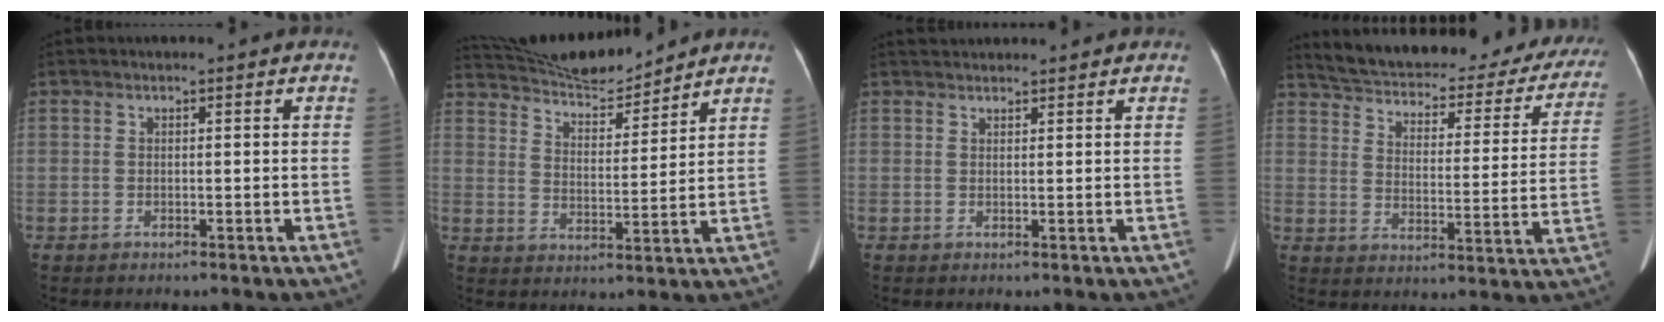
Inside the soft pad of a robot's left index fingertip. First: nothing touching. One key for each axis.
{"total": 11.6, "fx": 11.2, "fy": 0.8, "fz": 2.8, "tx": -0.060, "ty": 0.001, "tz": 0.190}
{"total": 3.9, "fx": 3.8, "fy": 0.6, "fz": 0.8, "tx": -0.015, "ty": 0.035, "tz": 0.055}
{"total": 29.6, "fx": 26.3, "fy": 8.1, "fz": 11.0, "tx": -0.172, "ty": -0.046, "tz": 0.317}